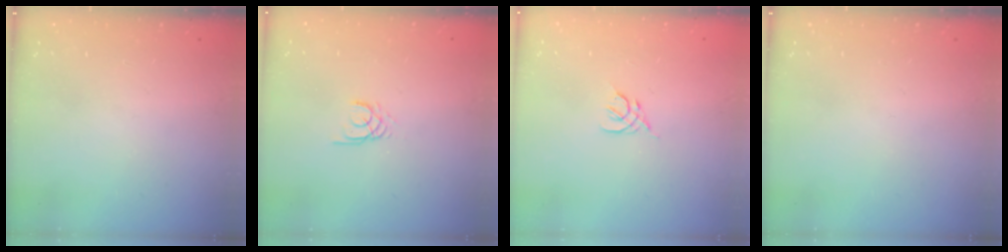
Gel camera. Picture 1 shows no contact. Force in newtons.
{"total": 2.4, "press": 2.4, "slide": 0.1}
{"total": 2.2, "press": 2.1, "slide": 0.6}
{"total": 0.0}